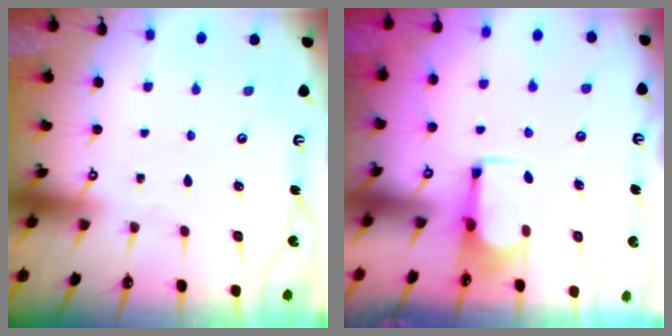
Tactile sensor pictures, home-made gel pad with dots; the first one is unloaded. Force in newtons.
{"total": 2.4, "press": 2.2, "slide": 1.1}